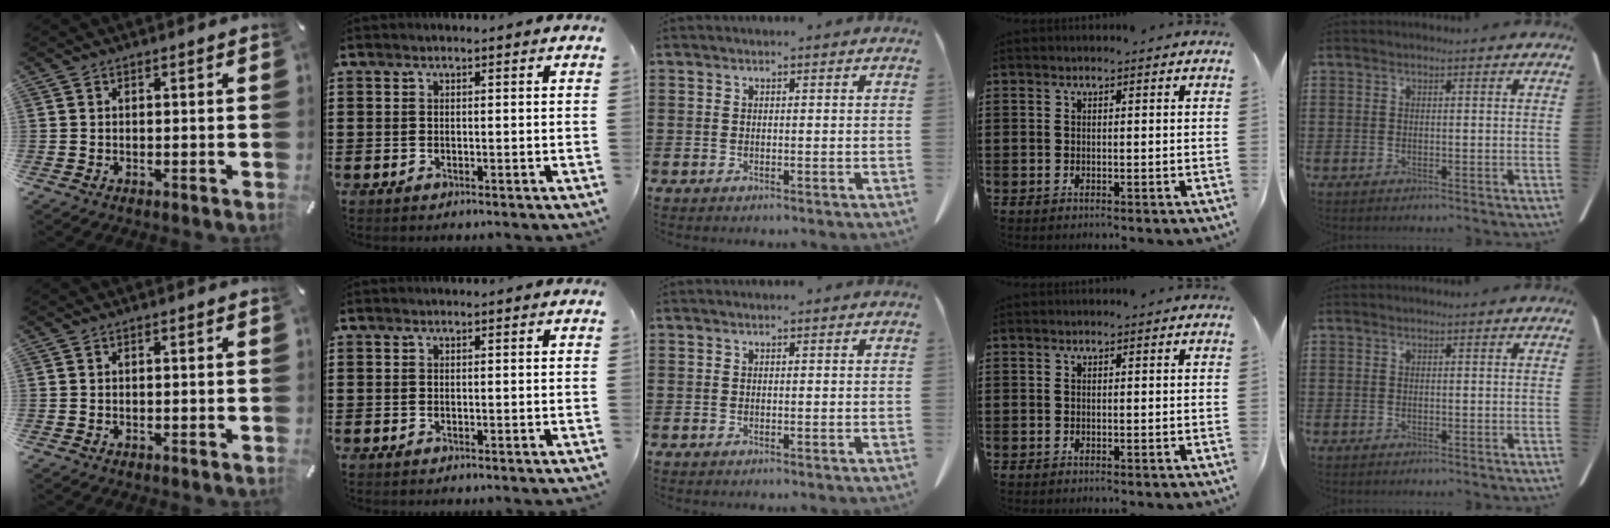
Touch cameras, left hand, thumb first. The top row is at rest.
{}